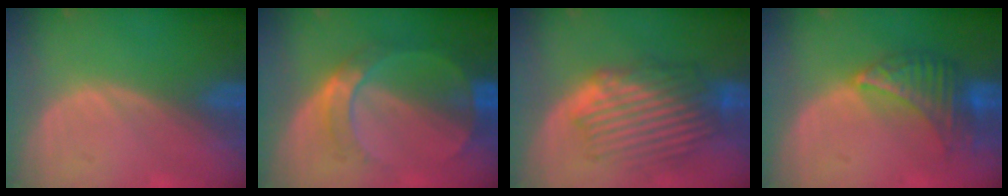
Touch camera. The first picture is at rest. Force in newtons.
{"total": 7.1, "press": 6.4, "slide": 3.1}
{"total": 8.5, "press": 8.3, "slide": 2.0}
{"total": 6.7, "press": 6.5, "slide": 1.3}